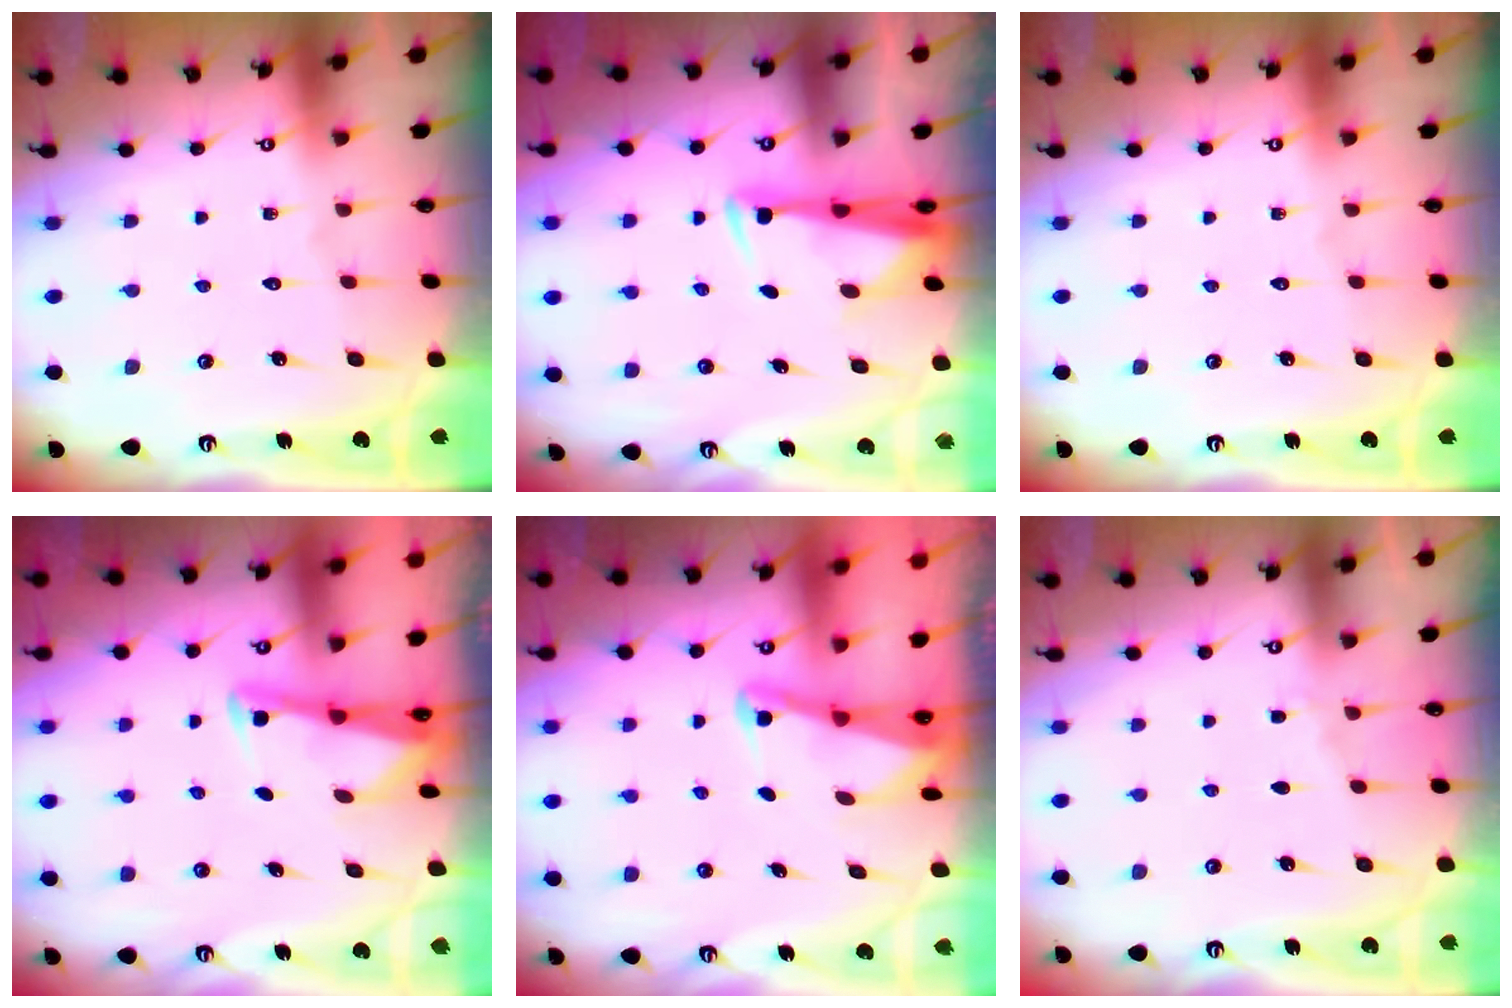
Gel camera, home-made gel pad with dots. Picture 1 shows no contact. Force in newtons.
{"total": 3.3, "press": 3.2, "slide": 0.7}
{"total": 0.0}
{"total": 2.8, "press": 2.8, "slide": 0.2}
{"total": 2.2, "press": 2.2, "slide": 0.3}
{"total": 2.8, "press": 2.8, "slide": 0.5}